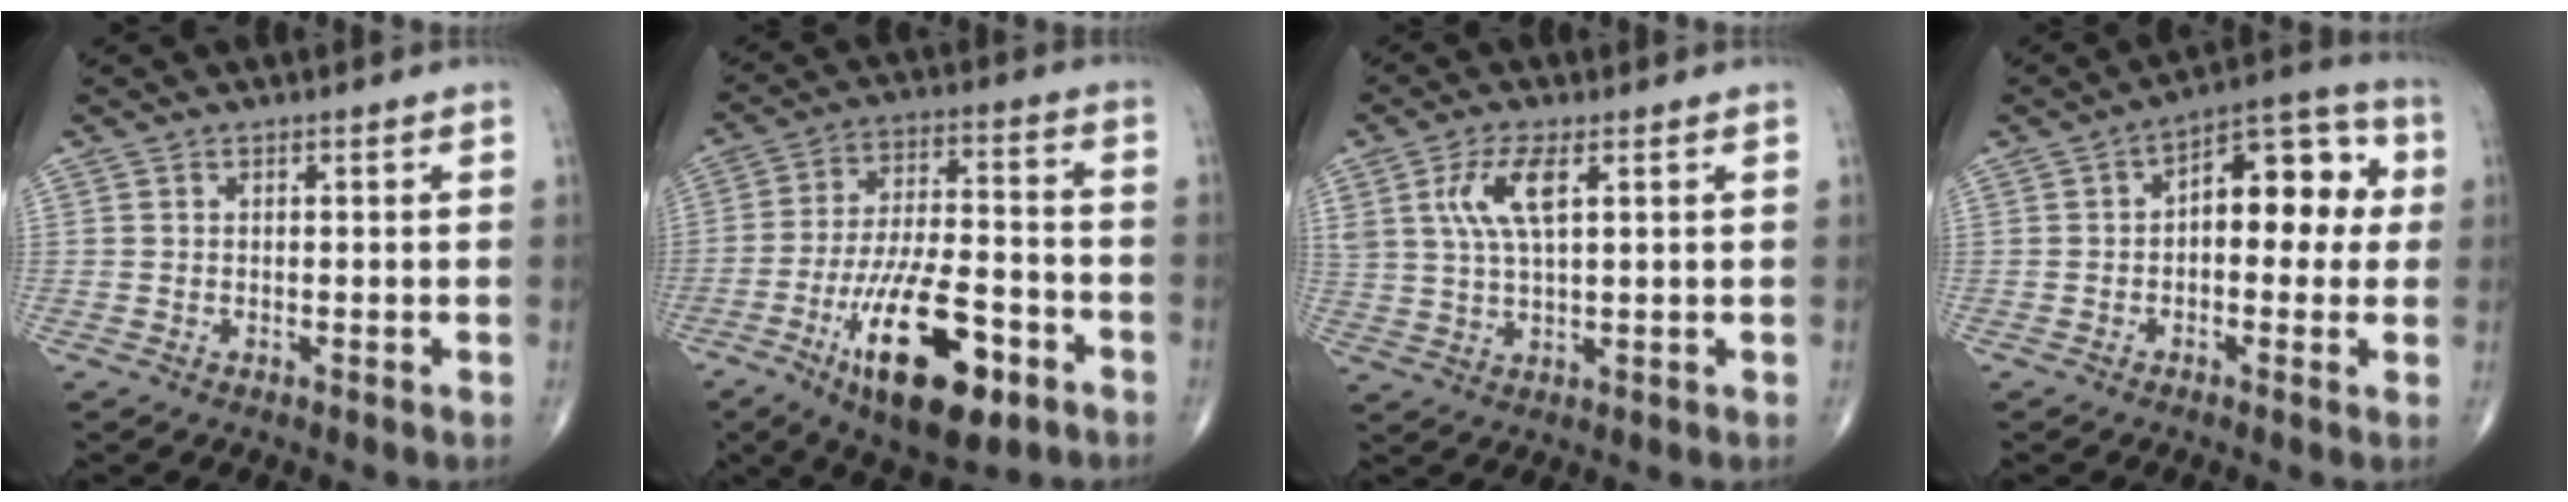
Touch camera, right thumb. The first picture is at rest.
{"total": 19.7, "force": [-9.3, 7.5, 15.7], "torque": [-0.266, 0.041, -0.146]}
{"total": 7.4, "force": [2.7, 2.7, 6.4], "torque": [-0.137, -0.004, 0.058]}
{"total": 12.6, "force": [1.1, 6.9, 10.5], "torque": [-0.100, 0.036, 0.002]}